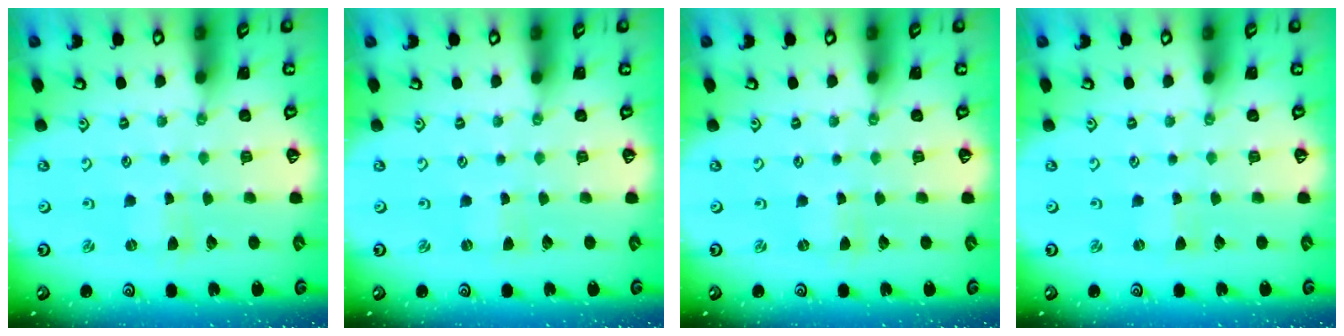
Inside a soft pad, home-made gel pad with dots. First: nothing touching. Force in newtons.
{"total": 0.0}
{"total": 0.0}
{"total": 0.0}